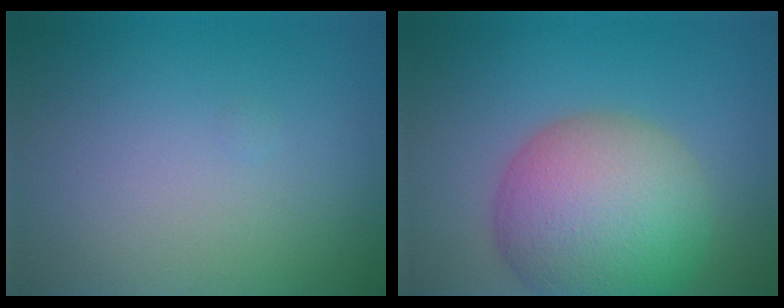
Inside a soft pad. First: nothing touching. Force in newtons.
{"total": 11.0, "press": 11.0, "slide": 0.7}